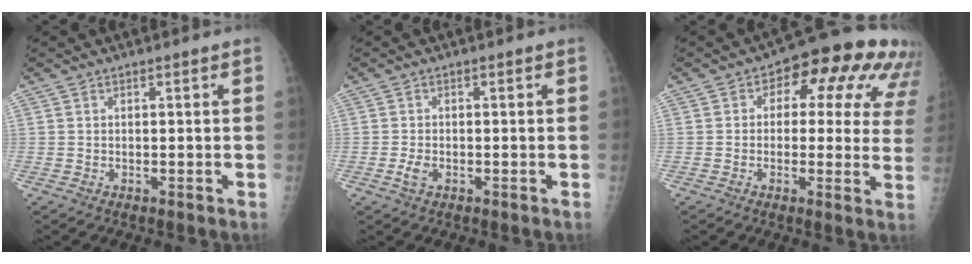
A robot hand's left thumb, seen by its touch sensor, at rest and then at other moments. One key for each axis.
{"total": 2.0, "fx": -0.9, "fy": 1.1, "fz": 1.4, "tx": -0.029, "ty": 0.001, "tz": -0.017}
{"total": 16.3, "fx": 5.9, "fy": 9.0, "fz": 12.2, "tx": -0.090, "ty": 0.015, "tz": 0.056}